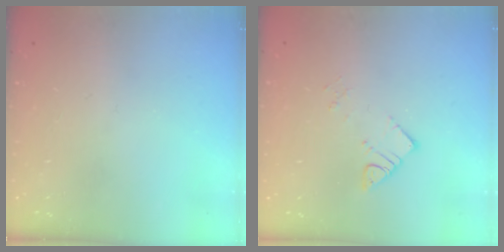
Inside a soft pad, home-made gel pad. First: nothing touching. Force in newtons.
{"total": 5.1, "press": 5.1, "slide": 0.4}